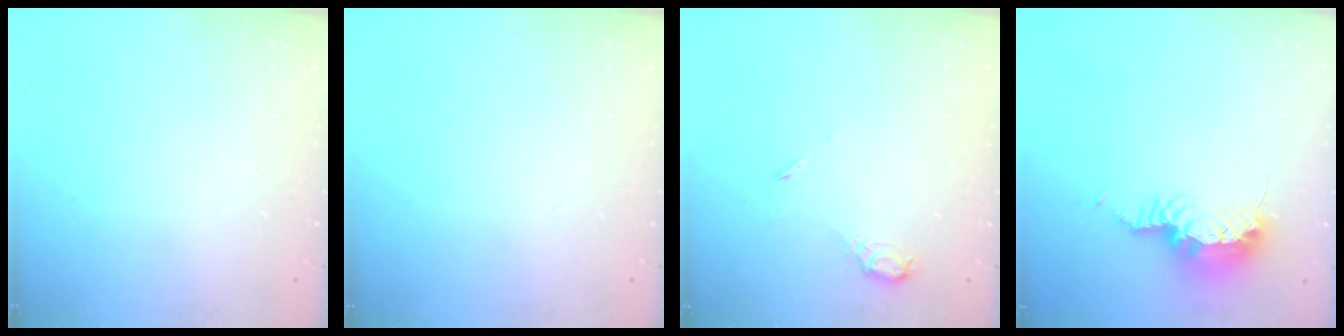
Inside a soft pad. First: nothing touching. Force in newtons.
{"total": 0.0}
{"total": 5.4, "press": 5.3, "slide": 0.5}
{"total": 9.7, "press": 9.7, "slide": 1.3}